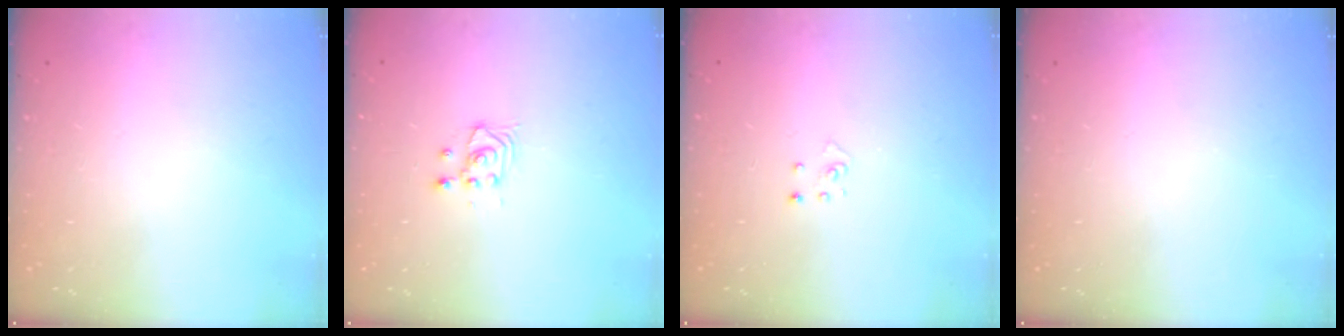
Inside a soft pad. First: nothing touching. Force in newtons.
{"total": 3.4, "press": 3.4, "slide": 0.4}
{"total": 2.8, "press": 2.8, "slide": 0.3}
{"total": 0.0}